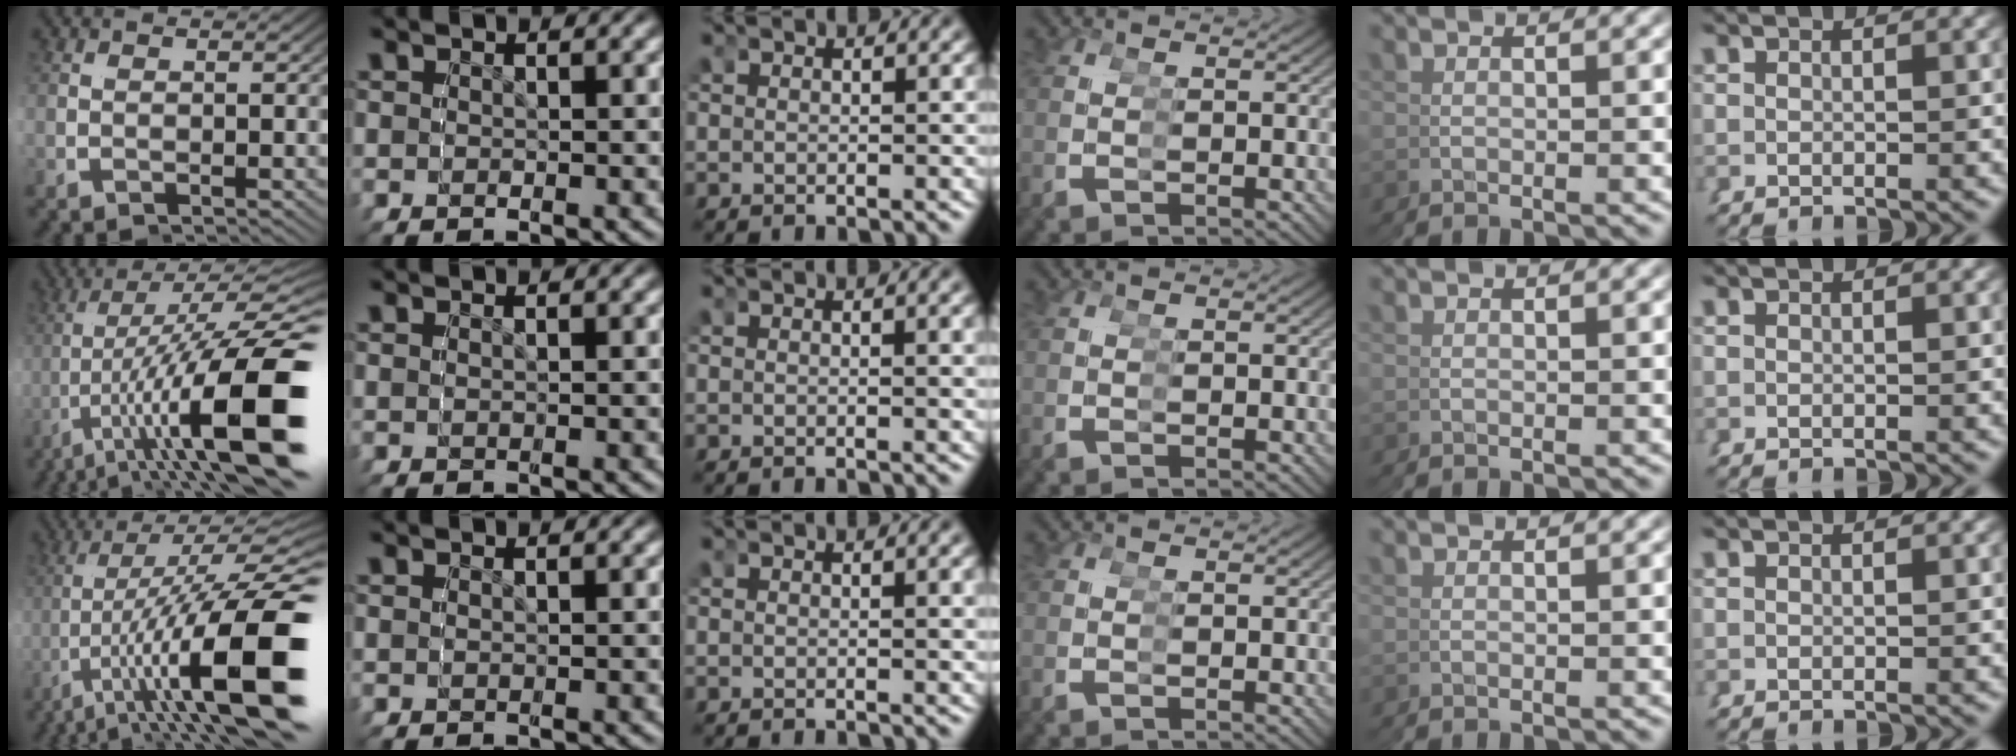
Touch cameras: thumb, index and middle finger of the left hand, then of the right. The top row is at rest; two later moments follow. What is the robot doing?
{"motion": "grasp_and_lifting", "object": "cup"}